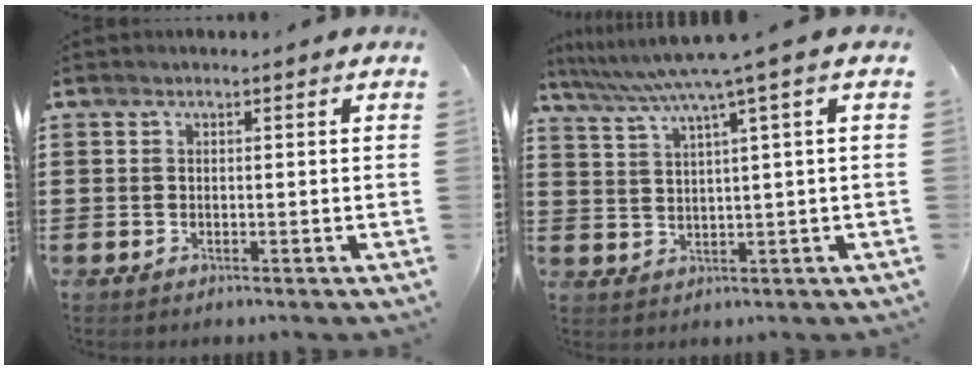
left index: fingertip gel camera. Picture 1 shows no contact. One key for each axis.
{"total": 6.7, "fx": 4.1, "fy": -1.1, "fz": 5.1, "tx": -0.114, "ty": -0.027, "tz": 0.063}